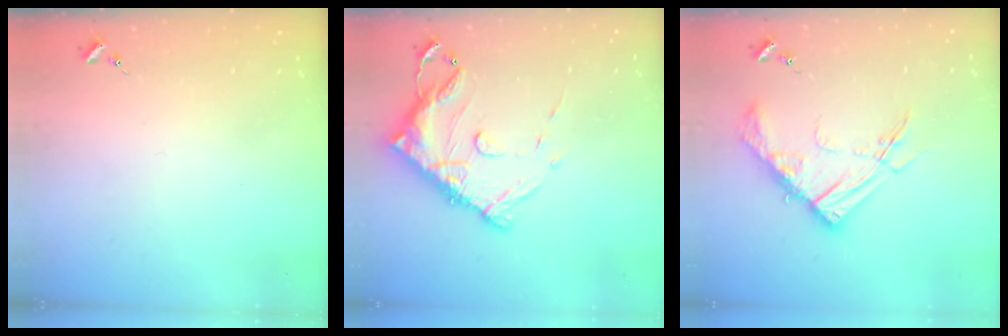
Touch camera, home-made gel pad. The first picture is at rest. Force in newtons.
{"total": 15.0, "press": 14.9, "slide": 1.7}
{"total": 15.4, "press": 15.3, "slide": 1.8}